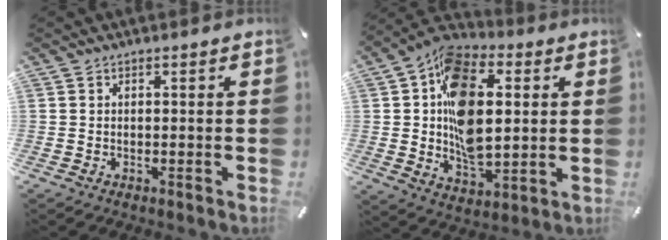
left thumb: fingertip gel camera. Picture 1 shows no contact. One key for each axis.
{"total": 18.2, "fx": 2.9, "fy": 11.8, "fz": 13.6, "tx": -0.244, "ty": 0.000, "tz": 0.052}